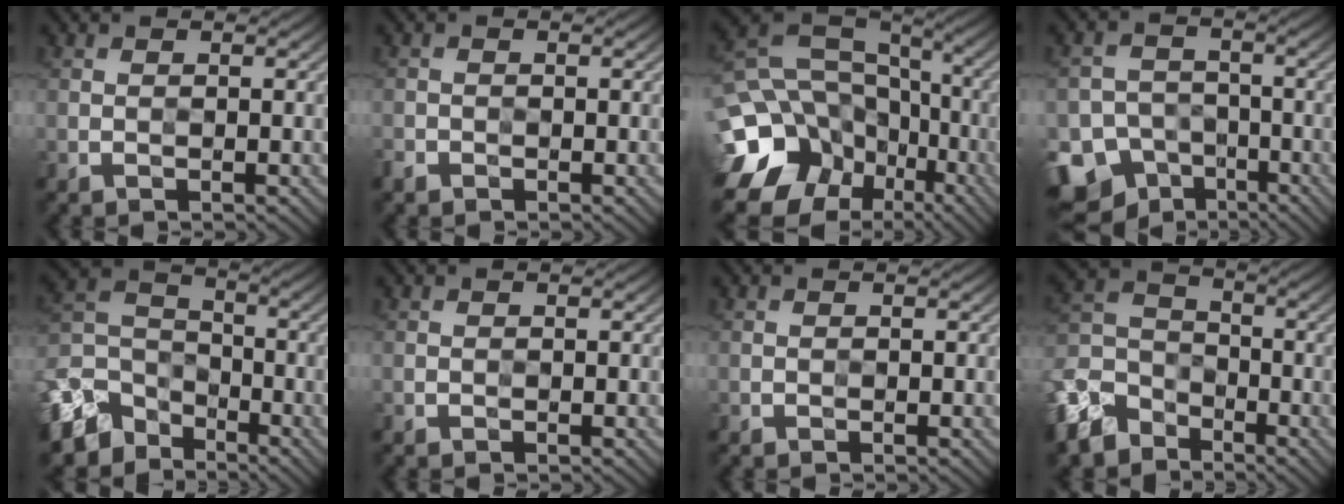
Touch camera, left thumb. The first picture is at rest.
{"total": 1.2, "force": [-1.0, 0.7, 0.2], "torque": [-0.008, -0.003, -0.026]}
{"total": 19.3, "force": [-6.8, 15.5, 9.3], "torque": [-0.232, -0.031, -0.103]}
{"total": 12.0, "force": [-7.8, 8.6, 3.2], "torque": [-0.088, -0.040, -0.121]}
{"total": 11.2, "force": [-6.8, 7.7, 4.4], "torque": [-0.143, -0.018, -0.145]}
{"total": 0.0}
{"total": 0.0}
{"total": 10.2, "force": [-6.9, 6.5, 3.8], "torque": [-0.114, -0.015, -0.158]}